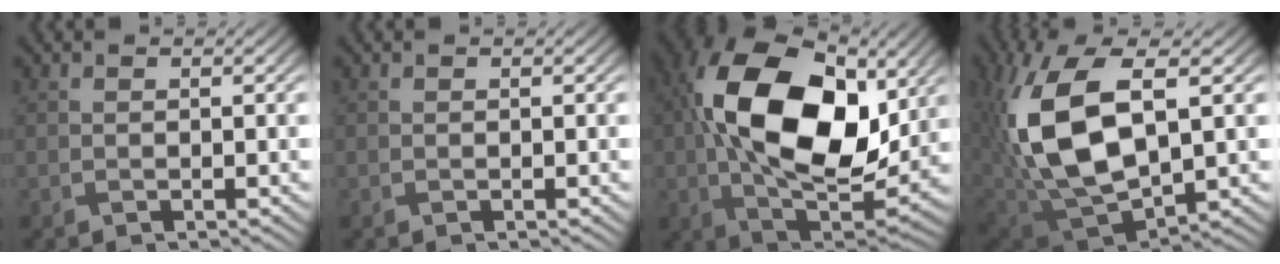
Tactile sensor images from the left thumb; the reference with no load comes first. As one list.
[{"total": 0.0}, {"total": 18.8, "force": [2.8, 11.4, 14.7], "torque": [-0.288, 0.002, 0.046]}, {"total": 15.4, "force": [2.2, 8.3, 12.7], "torque": [-0.292, -0.003, 0.051]}]